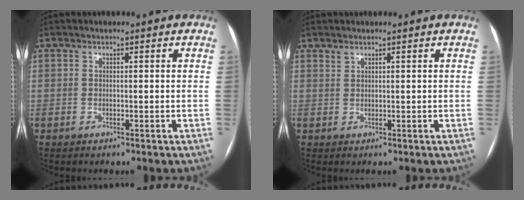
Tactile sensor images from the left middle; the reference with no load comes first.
{"total": 0.7, "force": [0.7, 0.1, 0.1], "torque": [-0.005, 0.001, 0.016]}